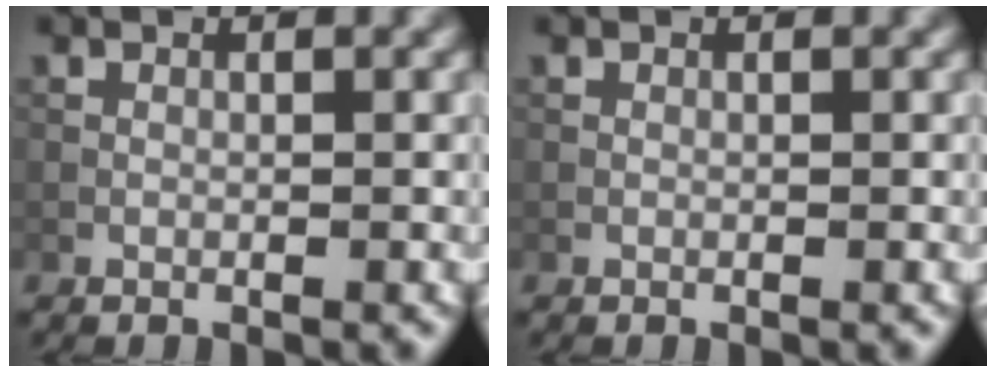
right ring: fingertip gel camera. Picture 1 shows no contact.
{"total": 0.0}